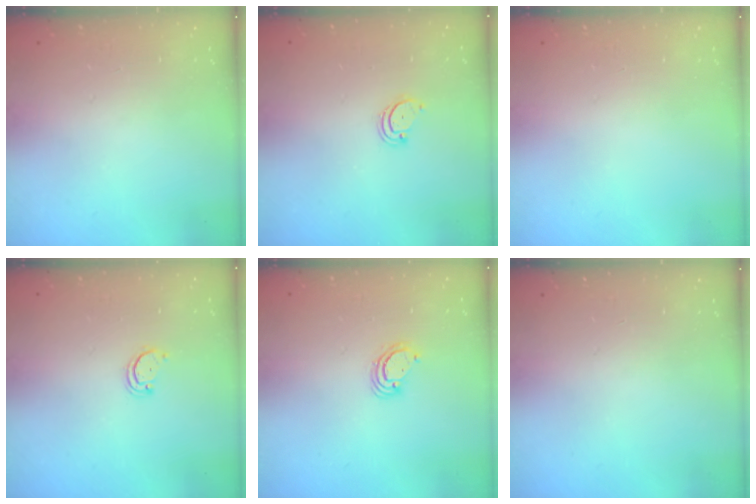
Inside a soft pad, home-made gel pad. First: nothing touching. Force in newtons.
{"total": 2.2, "press": 2.2, "slide": 0.3}
{"total": 0.0}
{"total": 2.2, "press": 2.2, "slide": 0.2}
{"total": 3.8, "press": 3.8, "slide": 0.2}
{"total": 0.0}